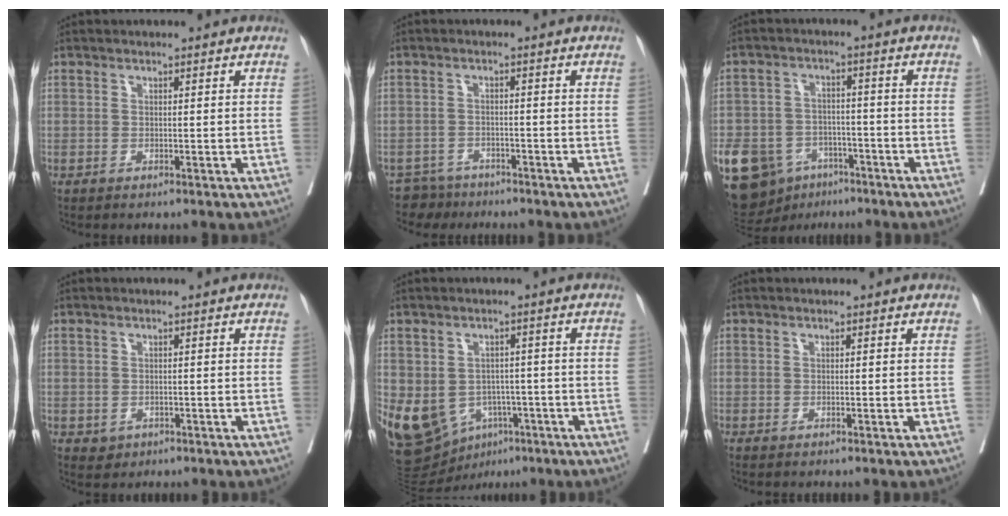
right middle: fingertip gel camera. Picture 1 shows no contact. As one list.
[{"total": 3.9, "force": [-3.4, 1.7, -0.9], "torque": [0.018, 0.000, -0.061]}, {"total": 17.9, "force": [-9.2, 13.0, 8.2], "torque": [-0.204, 0.009, -0.136]}, {"total": 1.9, "force": [-0.9, 1.6, 0.6], "torque": [-0.007, 0.003, -0.006]}, {"total": 13.3, "force": [-5.3, 10.1, 6.8], "torque": [-0.144, 0.012, -0.069]}, {"total": 1.1, "force": [-1.0, 0.0, 0.6], "torque": [-0.004, 0.004, -0.012]}]